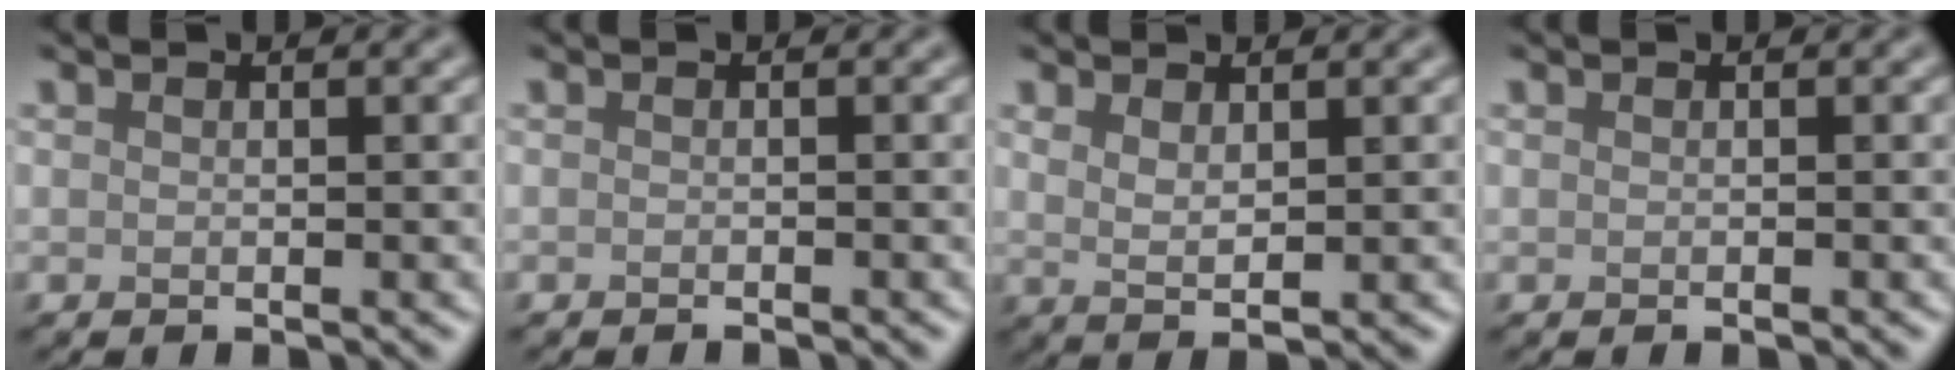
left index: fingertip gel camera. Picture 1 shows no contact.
{"total": 0.5, "force": [-0.5, 0.1, 0.1], "torque": [0.000, -0.001, -0.010]}
{"total": 1.7, "force": [0.9, 0.6, 1.4], "torque": [-0.027, -0.005, 0.022]}
{"total": 0.0}